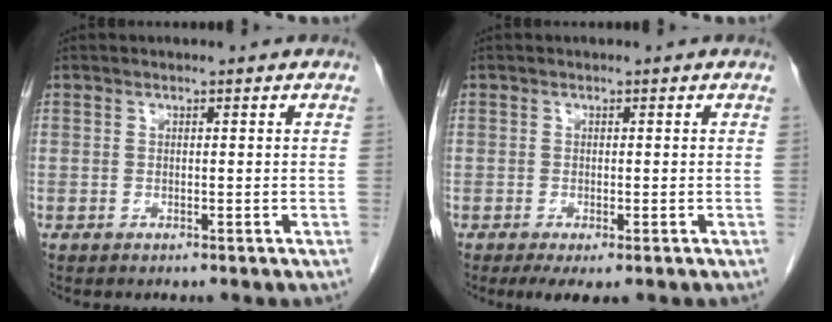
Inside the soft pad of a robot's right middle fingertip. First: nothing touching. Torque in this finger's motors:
{"motor_torque": [0.99, -0.79, 0.41, 0.05]}